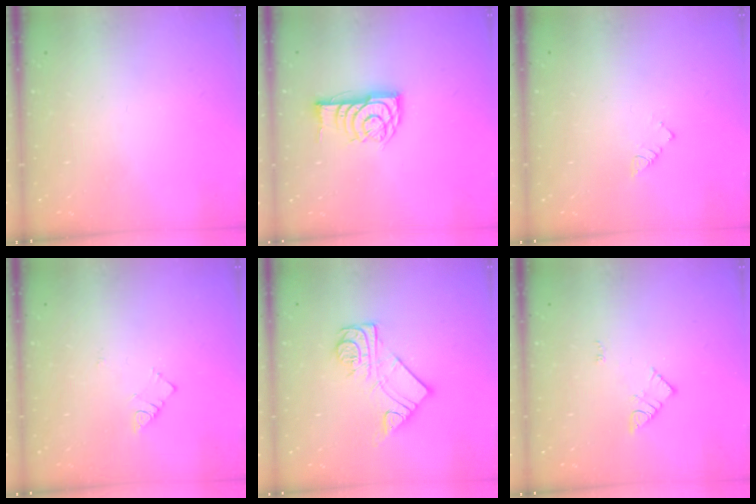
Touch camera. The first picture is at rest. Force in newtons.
{"total": 12.2, "press": 12.2, "slide": 0.8}
{"total": 3.4, "press": 3.4, "slide": 0.5}
{"total": 3.3, "press": 3.3, "slide": 0.5}
{"total": 12.5, "press": 12.4, "slide": 0.8}
{"total": 4.7, "press": 4.7, "slide": 0.1}